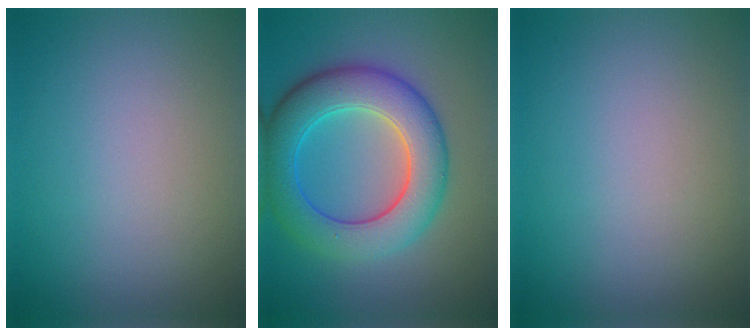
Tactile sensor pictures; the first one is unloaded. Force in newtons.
{"total": 7.9, "press": 7.9, "slide": 0.1}
{"total": 0.0}